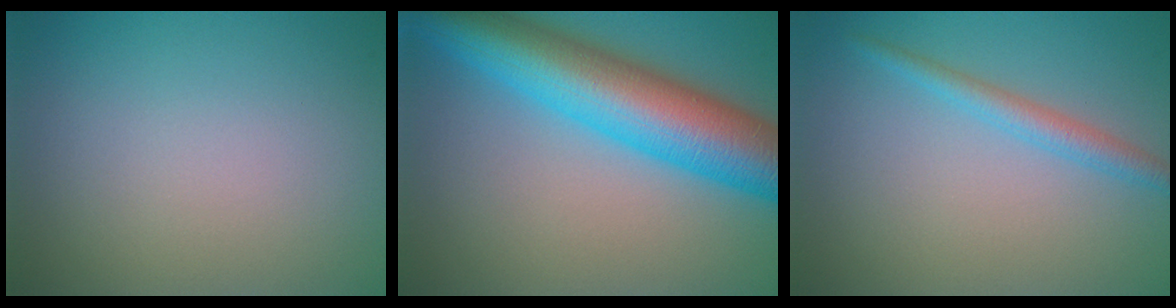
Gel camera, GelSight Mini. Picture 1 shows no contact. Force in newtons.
{"total": 11.5, "press": 11.5, "slide": 0.1}
{"total": 2.0, "press": 2.0, "slide": 0.1}